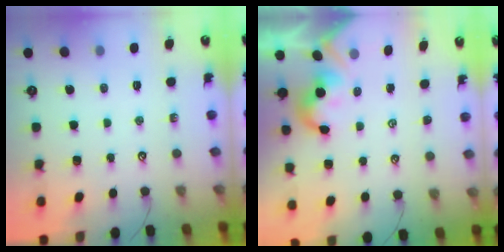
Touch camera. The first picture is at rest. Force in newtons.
{"total": 2.1, "press": 2.1, "slide": 0.4}